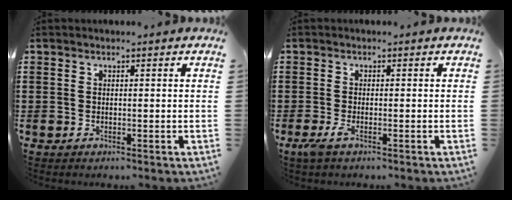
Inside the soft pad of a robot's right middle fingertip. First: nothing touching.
{"total": 1.8, "force": [-0.8, 0.3, 1.6], "torque": [-0.043, -0.008, -0.019]}